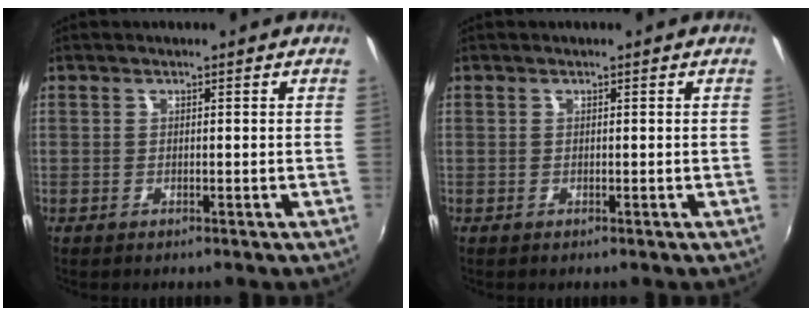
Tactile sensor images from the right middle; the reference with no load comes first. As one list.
[{"total": 0.0}]